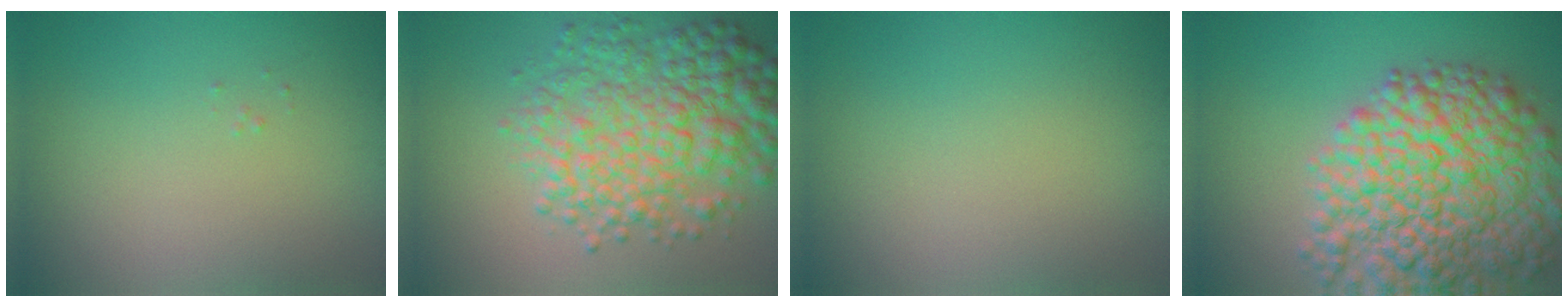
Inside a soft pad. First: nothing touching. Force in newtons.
{"total": 7.9, "press": 7.9, "slide": 0.1}
{"total": 0.0}
{"total": 12.8, "press": 12.8, "slide": 0.6}